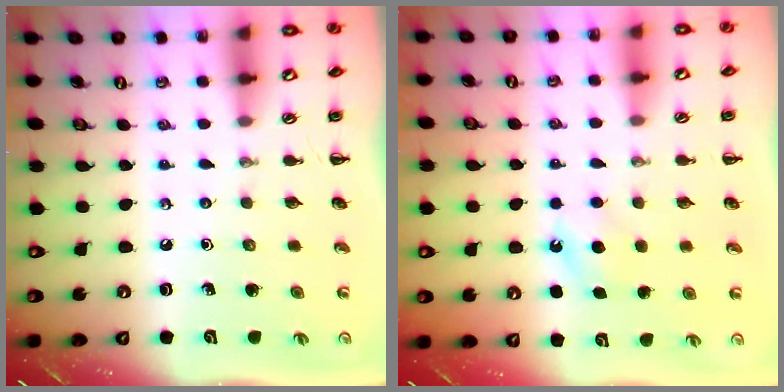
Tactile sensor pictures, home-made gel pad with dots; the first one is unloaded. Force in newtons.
{"total": 5.4, "press": 5.2, "slide": 1.2}